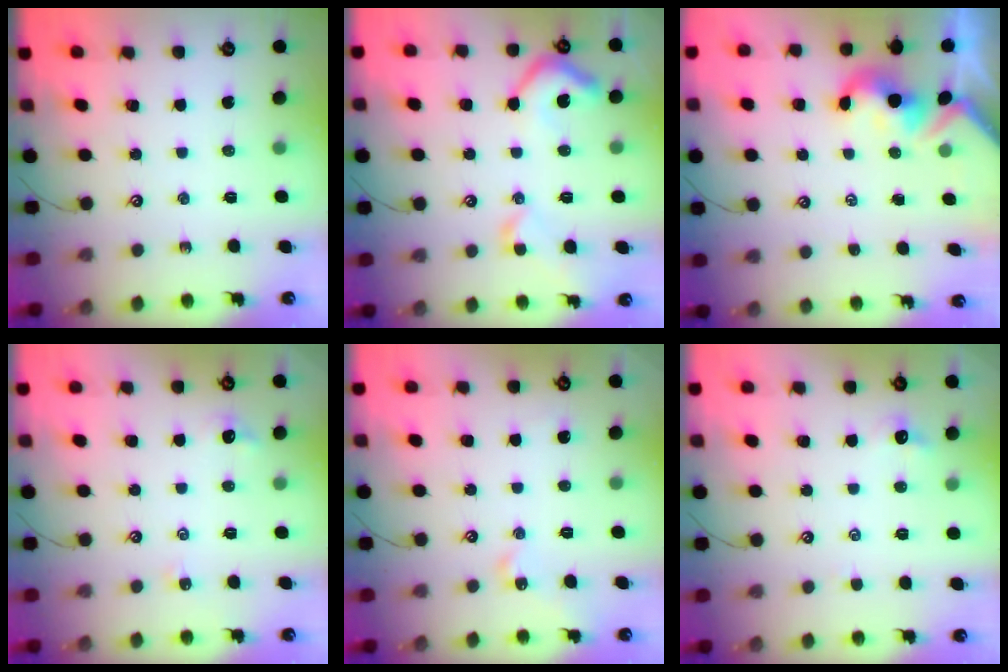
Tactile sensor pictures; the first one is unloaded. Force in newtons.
{"total": 7.9, "press": 7.8, "slide": 1.2}
{"total": 2.2, "press": 2.1, "slide": 0.6}
{"total": 1.6, "press": 1.5, "slide": 0.5}
{"total": 2.0, "press": 1.9, "slide": 0.3}
{"total": 0.7, "press": 0.2, "slide": 0.7}